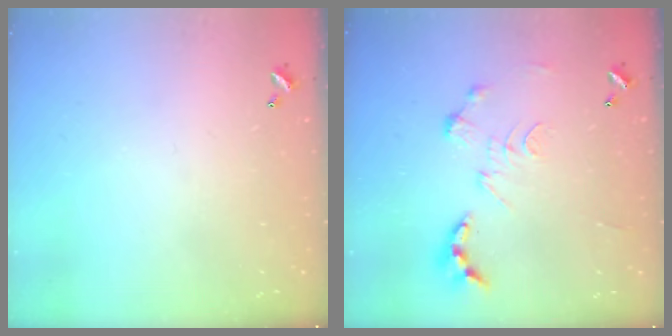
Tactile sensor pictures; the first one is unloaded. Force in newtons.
{"total": 0.0}